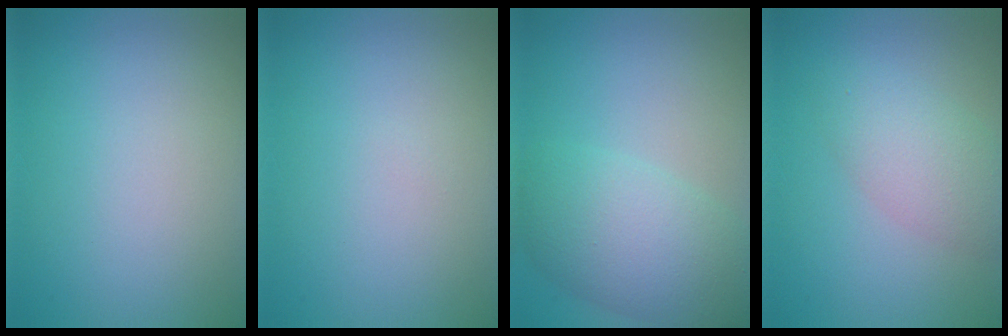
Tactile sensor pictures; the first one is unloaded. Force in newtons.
{"total": 0.0}
{"total": 6.6, "press": 6.6, "slide": 0.1}
{"total": 2.7, "press": 2.7, "slide": 0.2}